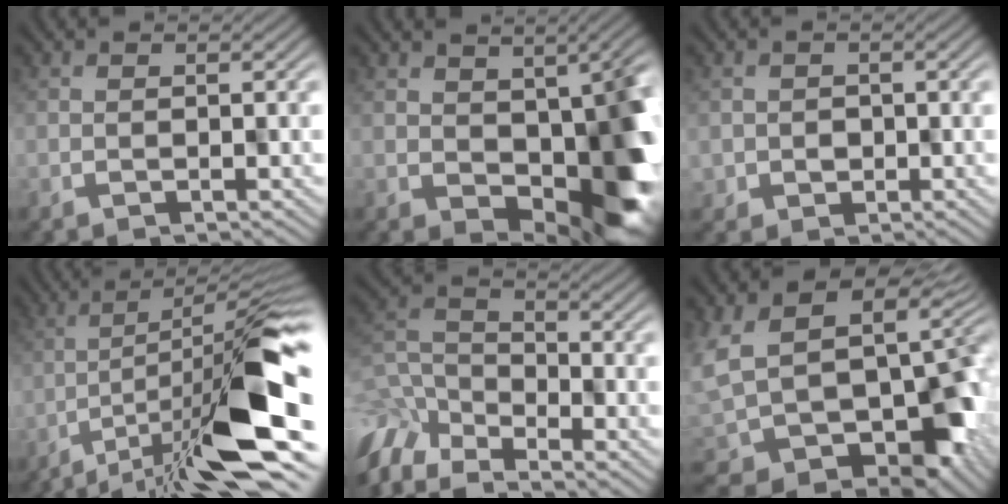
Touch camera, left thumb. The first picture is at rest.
{"total": 10.4, "force": [-0.9, 6.0, 8.4], "torque": [-0.099, -0.025, 0.002]}
{"total": 1.6, "force": [0.1, 1.6, 0.0], "torque": [0.001, -0.004, 0.003]}
{"total": 11.6, "force": [-5.2, 2.1, 10.2], "torque": [-0.167, -0.005, -0.086]}
{"total": 9.4, "force": [-7.3, 3.6, 4.9], "torque": [-0.126, -0.012, -0.138]}
{"total": 16.5, "force": [-0.4, 12.4, 10.9], "torque": [-0.210, -0.063, 0.053]}